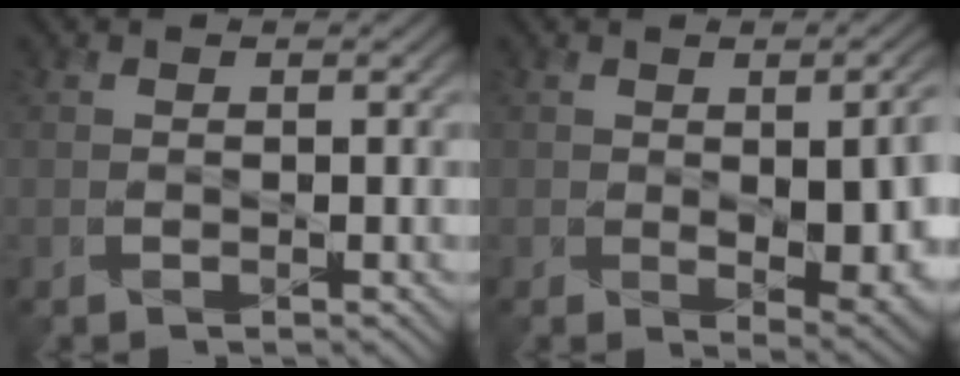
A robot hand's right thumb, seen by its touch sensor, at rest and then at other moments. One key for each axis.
{"total": 9.5, "fx": -1.3, "fy": 5.1, "fz": 7.9, "tx": -0.109, "ty": -0.032, "tz": 0.009}